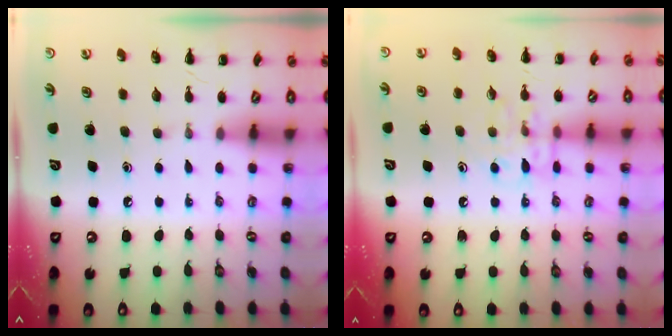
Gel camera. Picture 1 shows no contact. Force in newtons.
{"total": 9.7, "press": 9.5, "slide": 1.6}